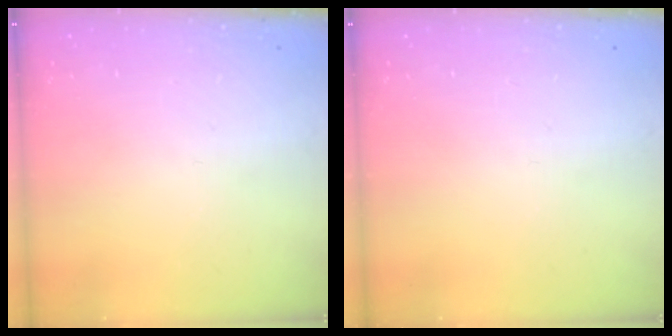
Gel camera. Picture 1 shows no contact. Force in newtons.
{"total": 0.0}